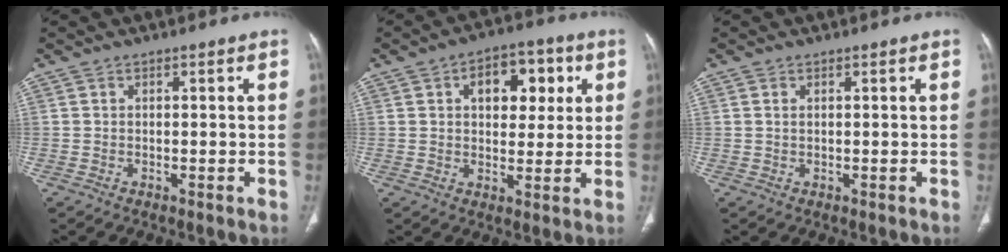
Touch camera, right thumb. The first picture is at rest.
{"total": 11.0, "force": [3.5, 6.8, 7.9], "torque": [-0.068, 0.004, 0.048]}
{"total": 0.8, "force": [0.4, 0.4, 0.6], "torque": [-0.015, 0.005, 0.010]}